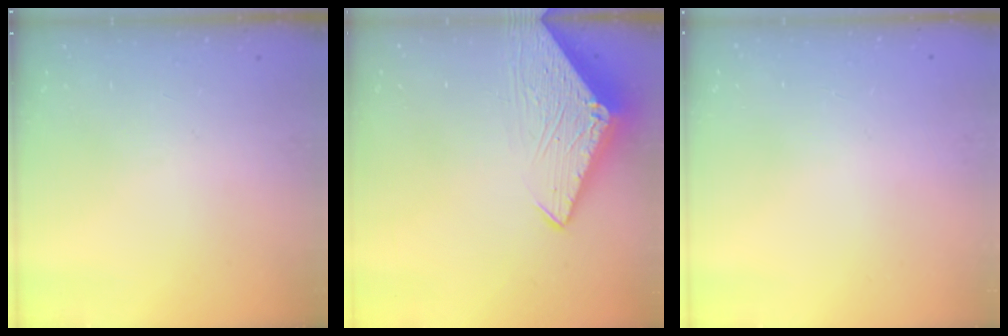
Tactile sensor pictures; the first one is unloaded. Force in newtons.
{"total": 4.9, "press": 4.9, "slide": 0.5}
{"total": 0.0}